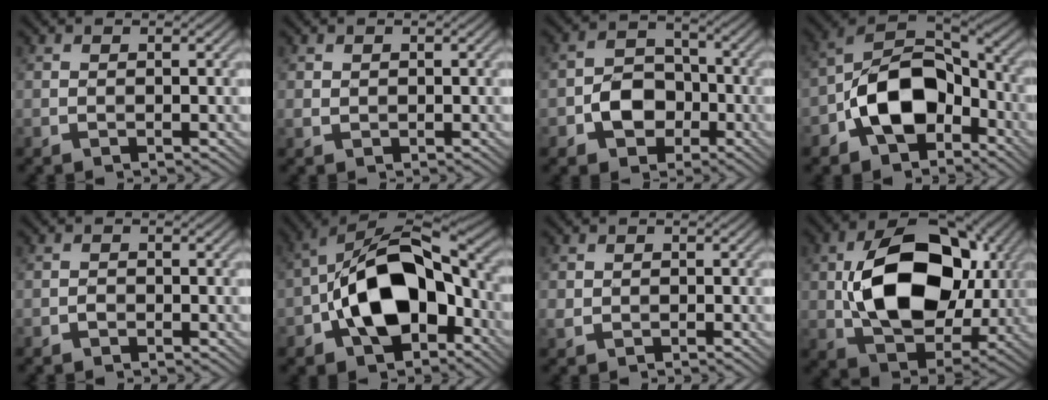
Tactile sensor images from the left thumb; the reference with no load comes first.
{"total": 0.9, "force": [0.3, 0.8, 0.3], "torque": [-0.011, -0.001, 0.007]}
{"total": 5.8, "force": [-2.4, 4.4, 3.0], "torque": [-0.050, 0.004, -0.052]}
{"total": 12.7, "force": [-5.3, 8.0, 8.3], "torque": [-0.160, -0.002, -0.117]}
{"total": 0.9, "force": [-0.7, 0.5, 0.3], "torque": [-0.005, 0.000, -0.017]}
{"total": 15.4, "force": [-4.5, 9.1, 11.5], "torque": [-0.203, 0.002, -0.097]}
{"total": 1.1, "force": [-0.1, 1.0, 0.3], "torque": [-0.013, -0.003, -0.003]}
{"total": 16.3, "force": [1.2, 10.7, 12.2], "torque": [-0.226, -0.004, 0.033]}